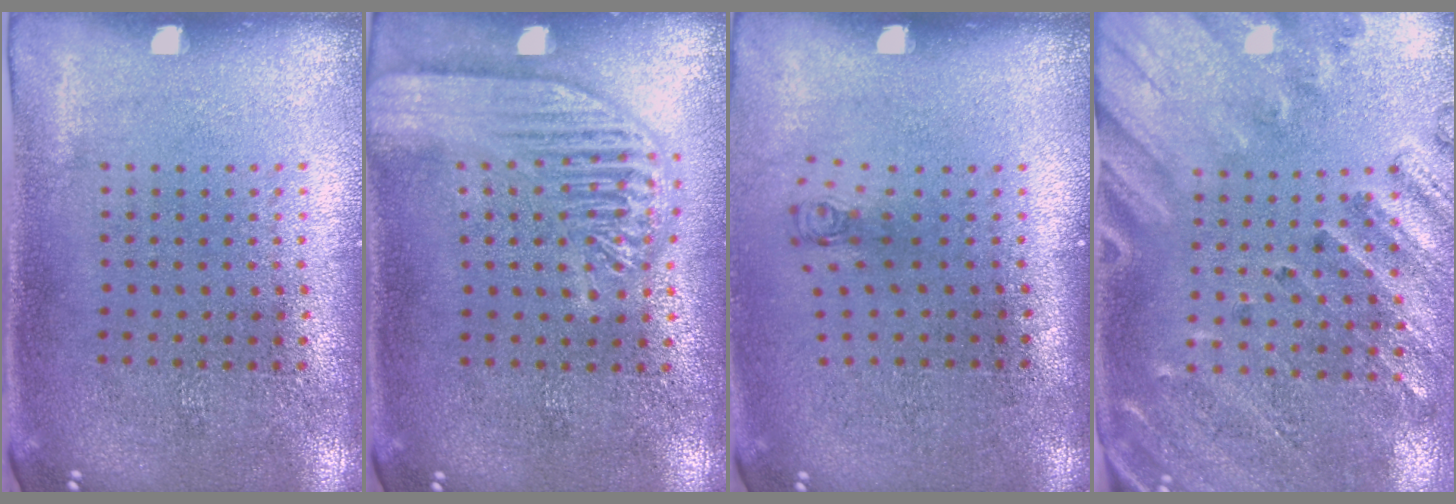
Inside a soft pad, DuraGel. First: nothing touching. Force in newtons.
{"total": 2.4, "press": 2.4, "slide": 0.3}
{"total": 0.7, "press": 0.4, "slide": 0.6}
{"total": 2.5, "press": 2.1, "slide": 1.4}